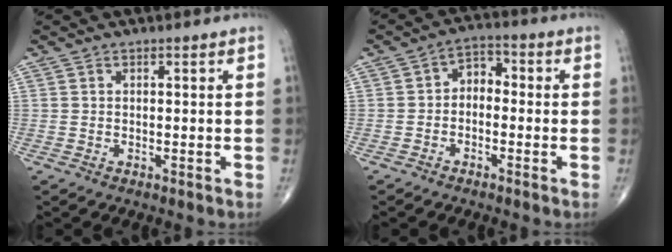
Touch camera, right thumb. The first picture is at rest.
{"total": 4.3, "force": [-0.9, 3.1, 2.9], "torque": [-0.027, 0.023, -0.031]}